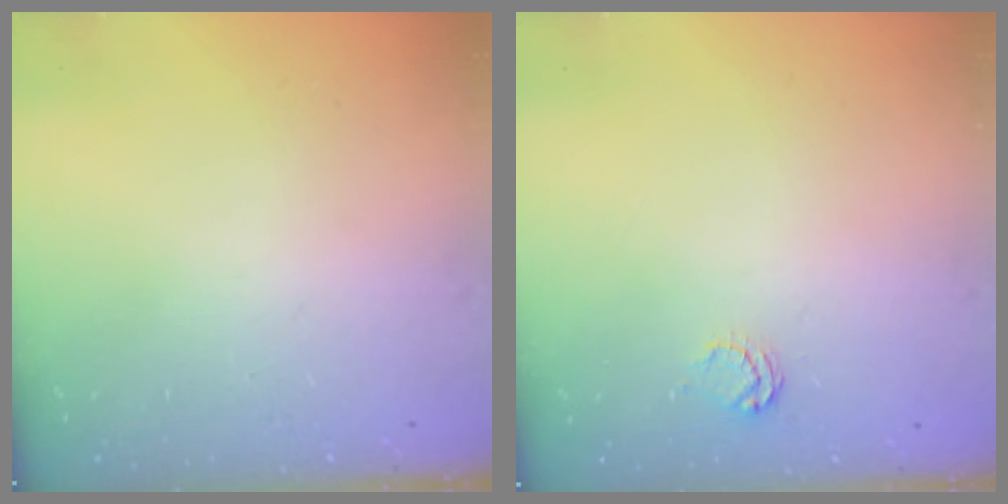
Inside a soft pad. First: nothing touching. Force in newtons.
{"total": 4.3, "press": 4.2, "slide": 0.6}